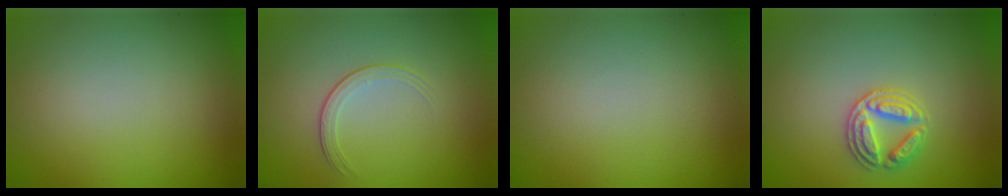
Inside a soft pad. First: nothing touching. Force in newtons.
{"total": 1.7, "press": 0.9, "slide": 1.4}
{"total": 0.0}
{"total": 2.8, "press": 2.7, "slide": 0.4}